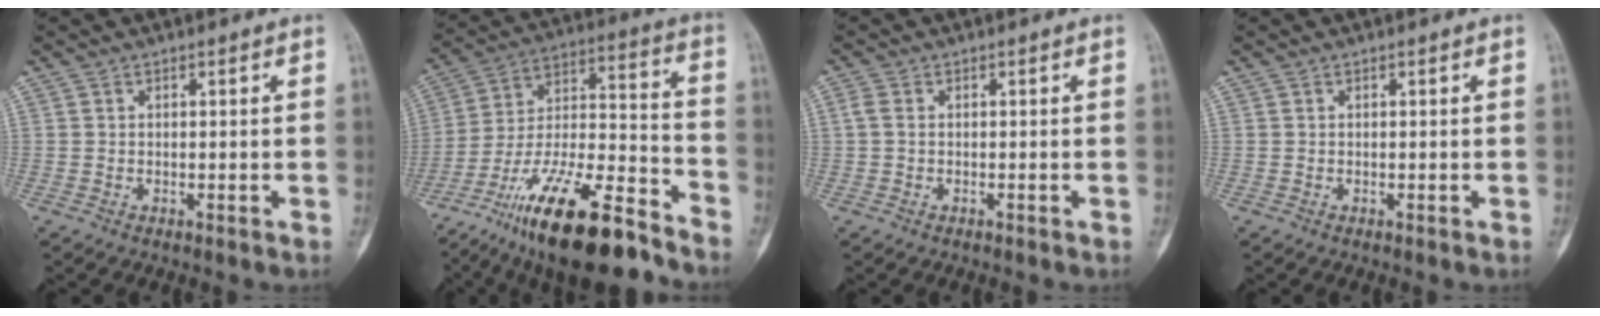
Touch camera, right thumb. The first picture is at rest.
{"total": 23.9, "force": [-16.9, 6.3, 15.7], "torque": [-0.271, 0.076, -0.293]}
{"total": 1.7, "force": [0.1, 1.2, 1.2], "torque": [-0.029, 0.003, 0.000]}
{"total": 0.0}